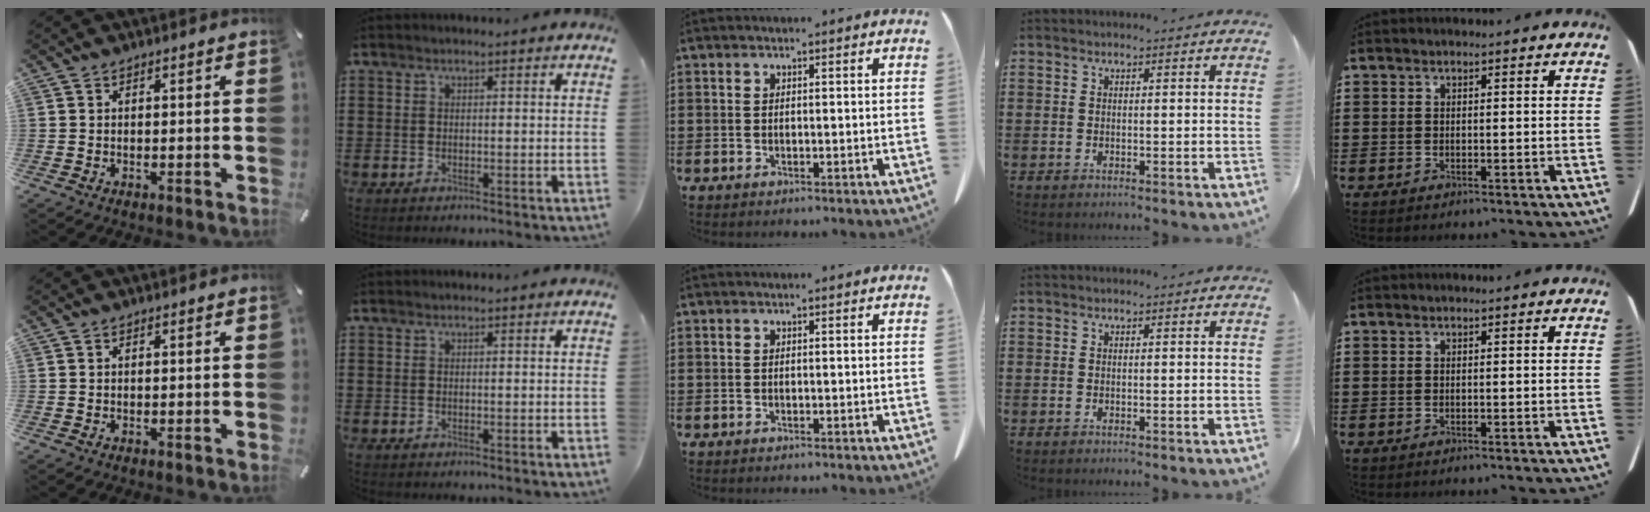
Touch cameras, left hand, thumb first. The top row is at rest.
{}